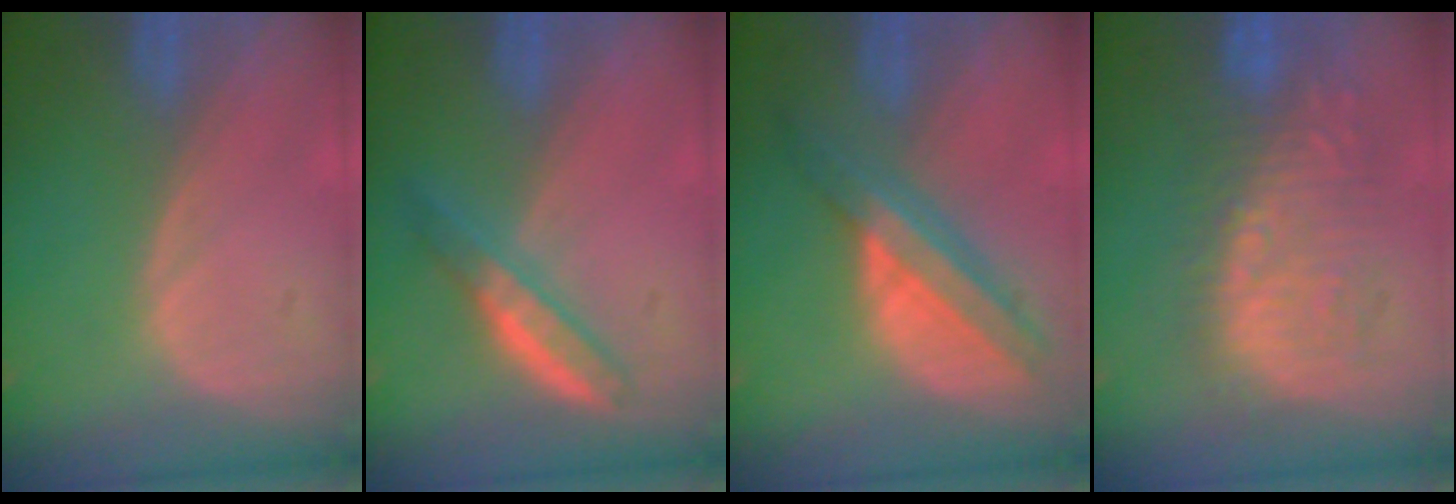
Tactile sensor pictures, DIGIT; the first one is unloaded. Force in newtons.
{"total": 4.9, "press": 4.5, "slide": 1.9}
{"total": 8.1, "press": 6.9, "slide": 4.4}
{"total": 9.2, "press": 9.2, "slide": 0.3}